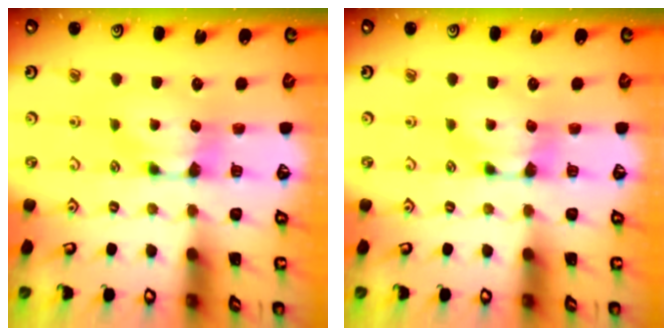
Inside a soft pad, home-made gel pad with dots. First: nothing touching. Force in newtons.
{"total": 0.0}